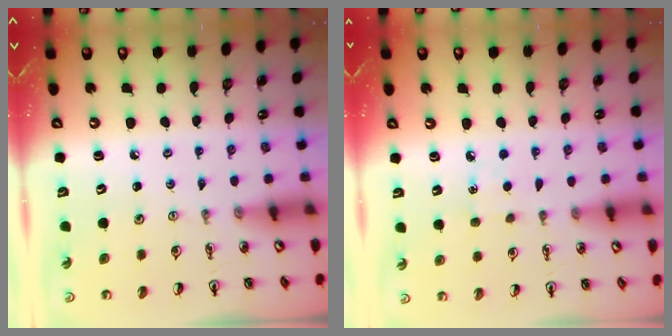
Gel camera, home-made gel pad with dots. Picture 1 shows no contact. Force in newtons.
{"total": 3.3, "press": 3.2, "slide": 0.4}